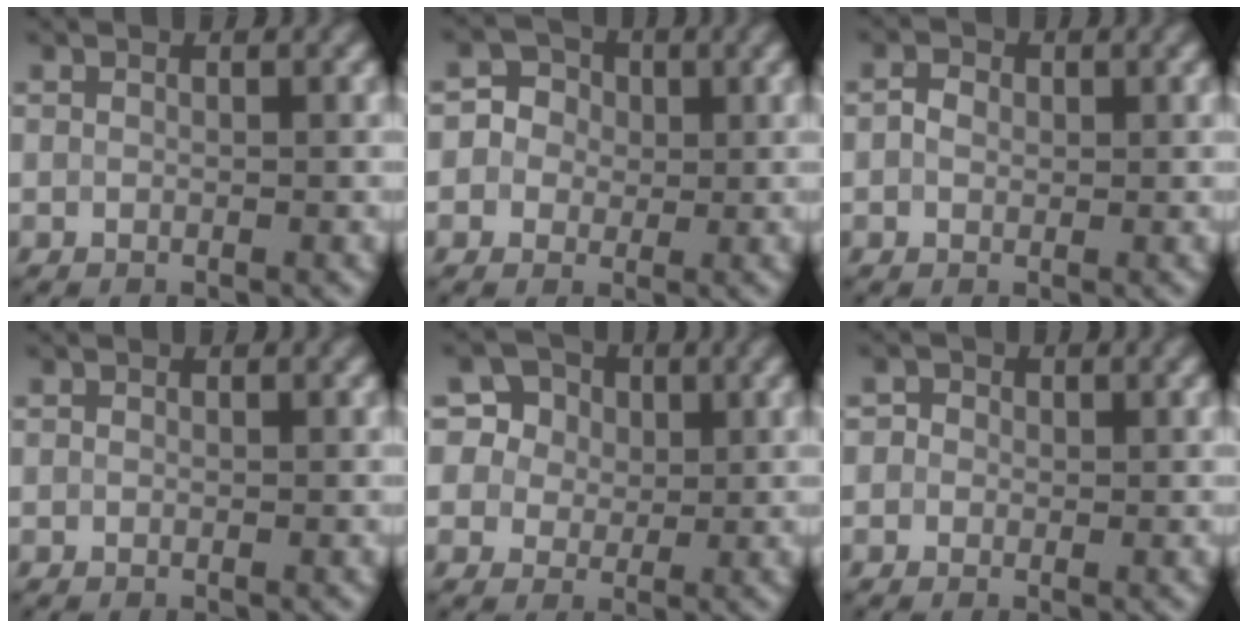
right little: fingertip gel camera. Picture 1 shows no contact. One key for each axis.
{"total": 3.3, "fx": 0.2, "fy": 3.1, "fz": 1.0, "tx": 0.005, "ty": 0.011, "tz": -0.014}
{"total": 1.6, "fx": 0.0, "fy": 1.3, "fz": 1.0, "tx": -0.019, "ty": 0.004, "tz": -0.005}
{"total": 0.0}
{"total": 8.3, "fx": 4.1, "fy": 6.4, "fz": 3.4, "tx": -0.075, "ty": 0.026, "tz": 0.052}
{"total": 1.7, "fx": 0.4, "fy": 1.5, "fz": 0.6, "tx": 0.002, "ty": 0.005, "tz": -0.009}